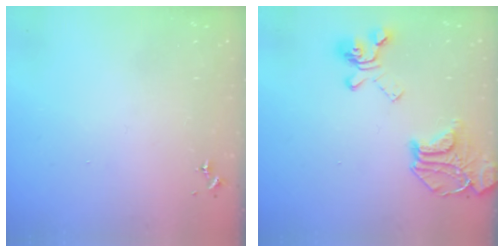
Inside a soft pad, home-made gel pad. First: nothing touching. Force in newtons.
{"total": 19.9, "press": 19.8, "slide": 2.0}